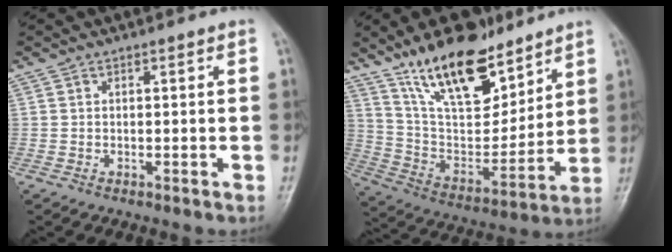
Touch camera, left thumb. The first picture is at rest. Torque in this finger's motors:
{"motor_torque": [0.65, 0.30, 1.45, -1.32, 0.43]}